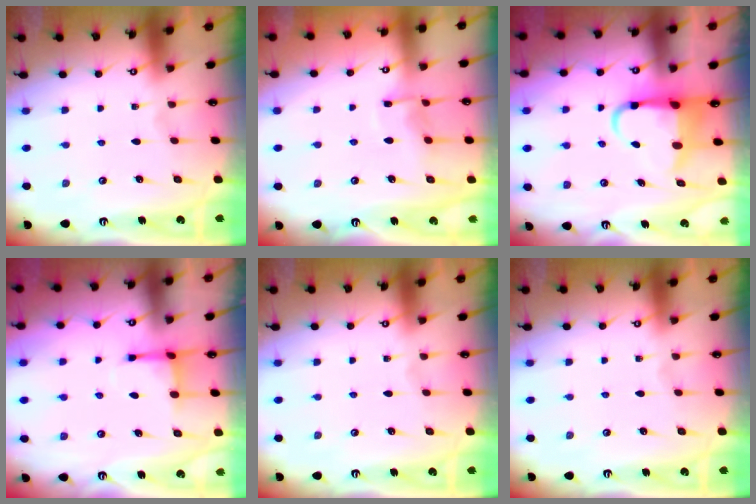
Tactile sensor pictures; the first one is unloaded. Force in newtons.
{"total": 7.2, "press": 7.1, "slide": 0.9}
{"total": 6.8, "press": 6.6, "slide": 1.6}
{"total": 3.2, "press": 3.1, "slide": 1.0}
{"total": 0.0}
{"total": 0.0}